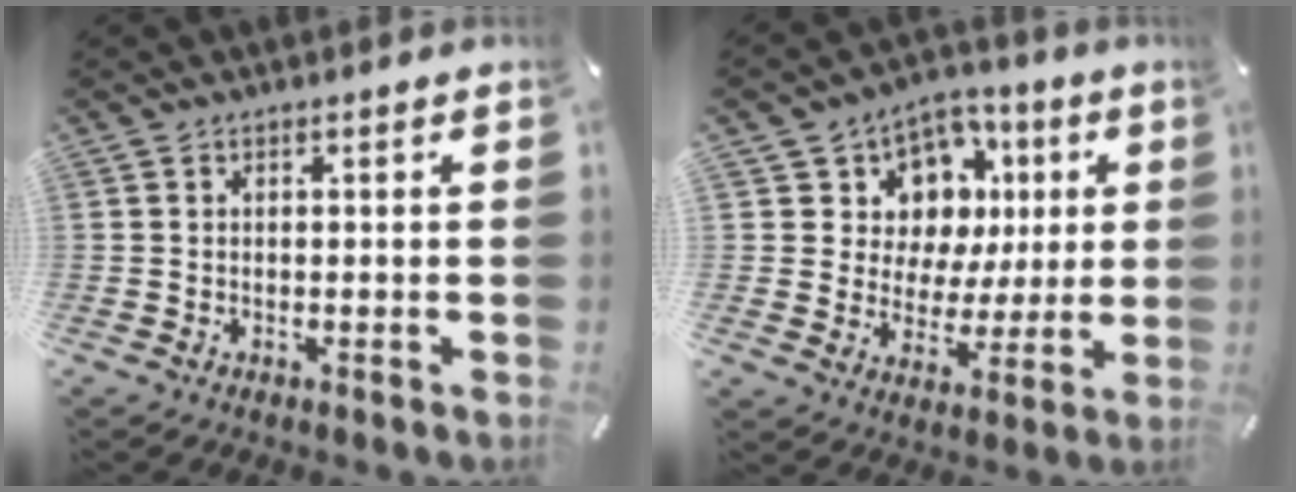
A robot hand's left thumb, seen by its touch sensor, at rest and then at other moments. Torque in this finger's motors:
{"motor_torque": [0.33, 0.53, 0.54, 0.22, 0.19]}